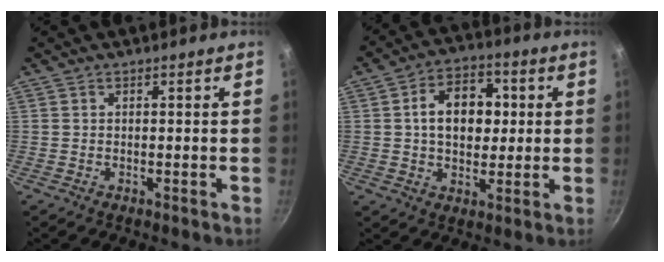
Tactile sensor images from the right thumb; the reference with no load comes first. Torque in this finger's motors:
{"motor_torque": [-0.19, 2.25, 1.04, -0.05, 0.09]}